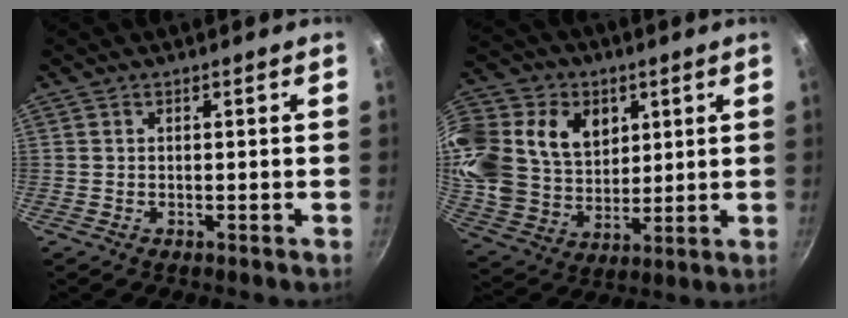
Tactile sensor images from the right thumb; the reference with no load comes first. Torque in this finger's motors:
{"motor_torque": [1.60, 1.59, 0.85, 0.24, 0.28]}